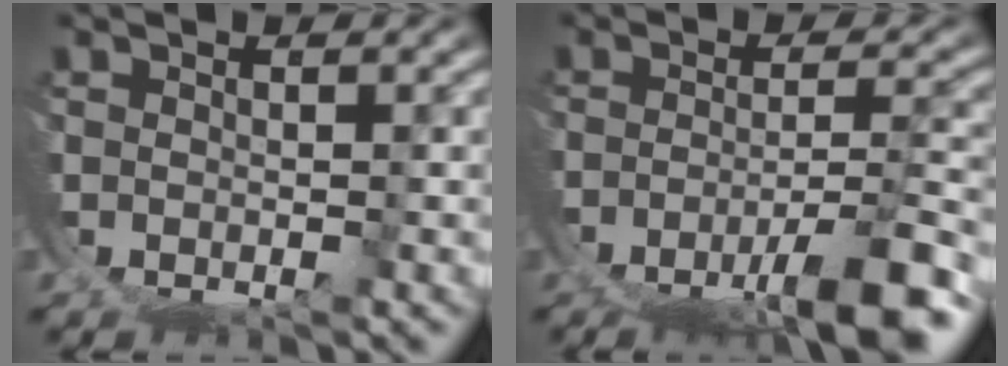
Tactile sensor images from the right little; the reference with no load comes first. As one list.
[{"total": 8.4, "force": [-5.0, 2.6, 6.2], "torque": [-0.088, -0.019, -0.057]}]